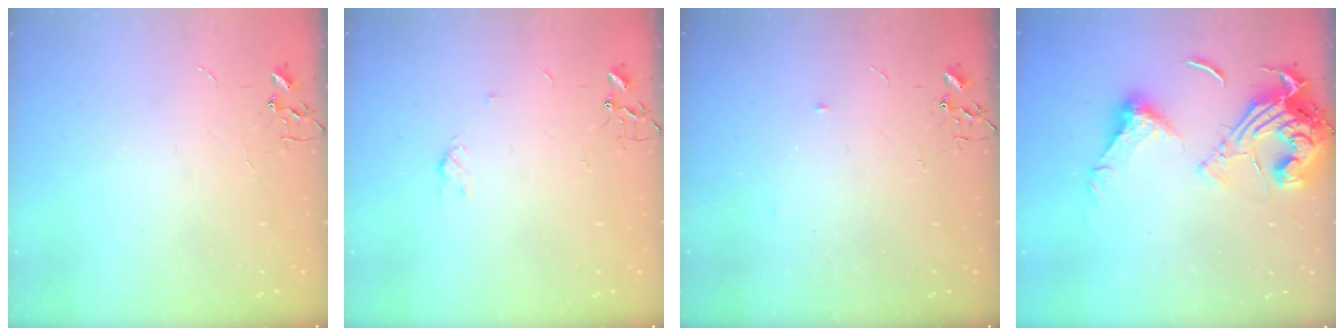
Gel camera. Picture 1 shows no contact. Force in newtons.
{"total": 2.9, "press": 2.9, "slide": 0.5}
{"total": 2.8, "press": 2.8, "slide": 0.4}
{"total": 16.9, "press": 16.7, "slide": 2.0}